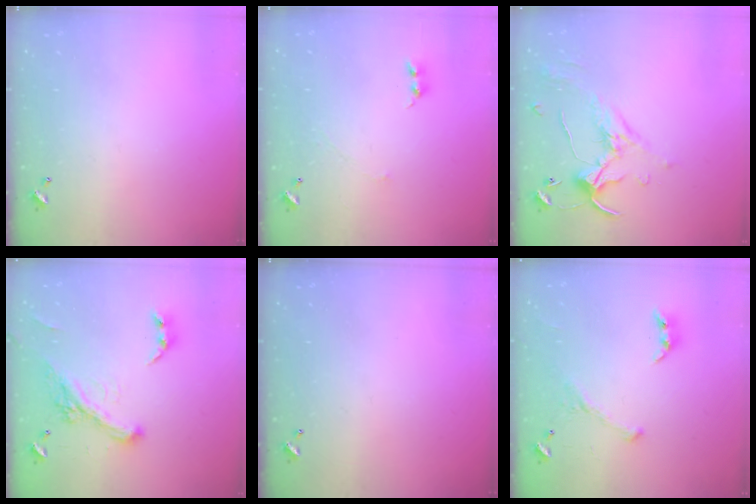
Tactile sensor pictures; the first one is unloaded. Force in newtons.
{"total": 1.1, "press": 0.9, "slide": 0.6}
{"total": 1.1, "press": 0.4, "slide": 1.0}
{"total": 4.6, "press": 4.4, "slide": 1.4}
{"total": 0.0}
{"total": 2.0, "press": 2.0, "slide": 0.4}